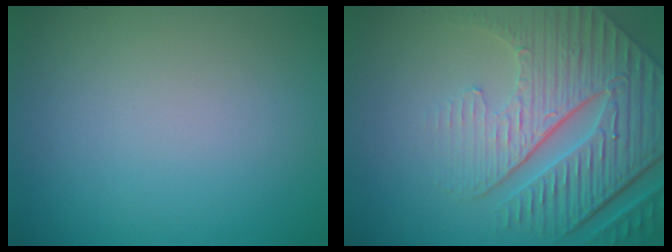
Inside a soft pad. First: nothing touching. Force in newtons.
{"total": 8.8, "press": 6.2, "slide": 6.2}